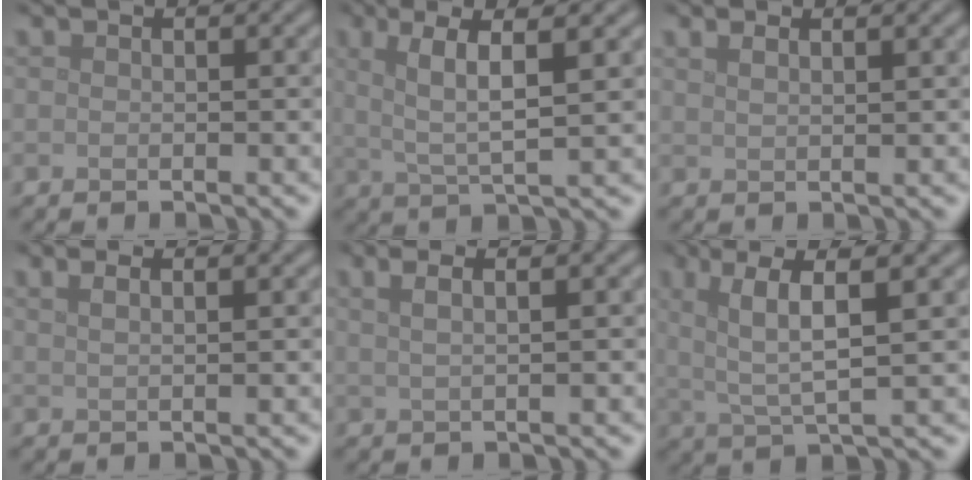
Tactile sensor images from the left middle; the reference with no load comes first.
{"total": 5.8, "force": [2.0, 1.2, 5.3], "torque": [-0.097, 0.004, 0.037]}
{"total": 1.7, "force": [1.3, 0.6, 1.0], "torque": [-0.010, 0.000, 0.015]}
{"total": 2.6, "force": [1.6, 1.1, 1.7], "torque": [-0.014, 0.005, 0.005]}
{"total": 3.8, "force": [1.9, 1.6, 2.9], "torque": [-0.026, 0.017, 0.002]}
{"total": 6.3, "force": [2.6, 1.4, 5.6], "torque": [-0.106, 0.009, 0.047]}